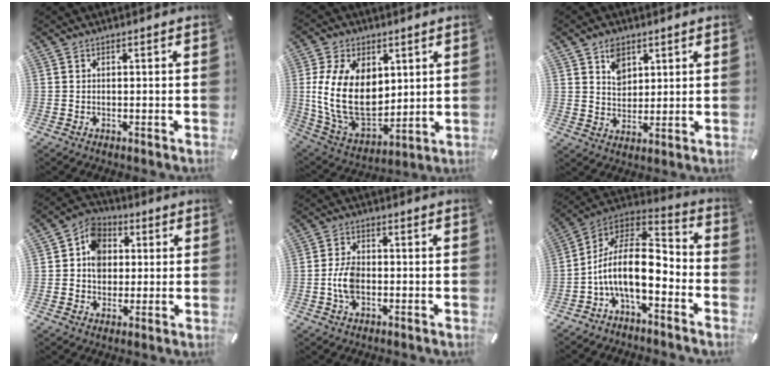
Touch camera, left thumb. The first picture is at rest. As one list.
[{"total": 18.4, "force": [2.3, 13.1, 12.7], "torque": [-0.273, -0.018, 0.044]}, {"total": 6.2, "force": [3.3, 5.0, 1.6], "torque": [-0.018, -0.006, 0.056]}, {"total": 8.8, "force": [0.3, 7.9, 3.8], "torque": [-0.066, 0.017, 0.006]}, {"total": 5.6, "force": [-1.0, 3.4, 4.3], "torque": [-0.096, 0.003, -0.021]}, {"total": 16.4, "force": [-4.3, 8.6, 13.3], "torque": [-0.282, 0.008, -0.077]}]